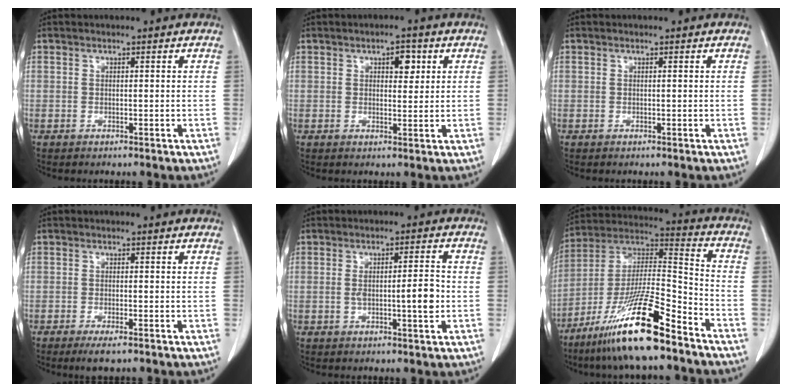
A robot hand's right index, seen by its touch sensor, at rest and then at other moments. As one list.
[{"total": 3.2, "force": [1.3, 1.6, 2.4], "torque": [-0.032, 0.003, 0.018]}, {"total": 0.0}, {"total": 3.0, "force": [-2.0, 0.5, 2.2], "torque": [-0.039, -0.006, -0.032]}, {"total": 5.1, "force": [-0.6, 0.8, 5.0], "torque": [-0.088, 0.008, -0.005]}, {"total": 18.7, "force": [-12.6, 1.5, 13.8], "torque": [-0.274, -0.020, -0.228]}]